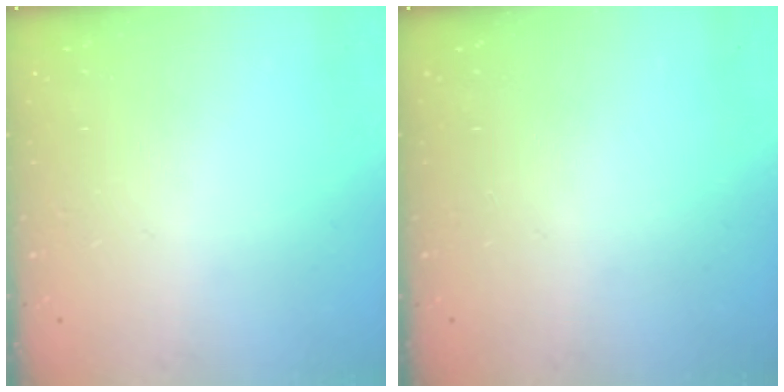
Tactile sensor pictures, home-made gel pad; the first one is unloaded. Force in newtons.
{"total": 0.0}